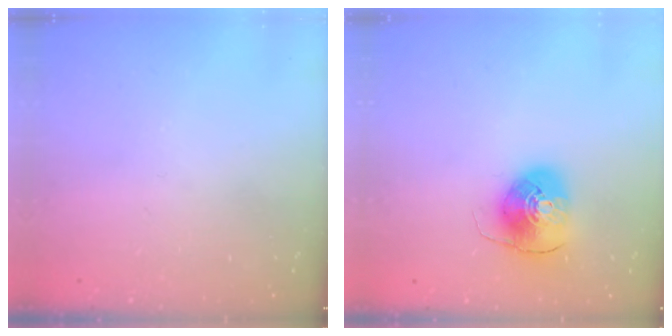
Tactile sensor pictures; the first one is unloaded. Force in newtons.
{"total": 8.6, "press": 8.5, "slide": 1.1}